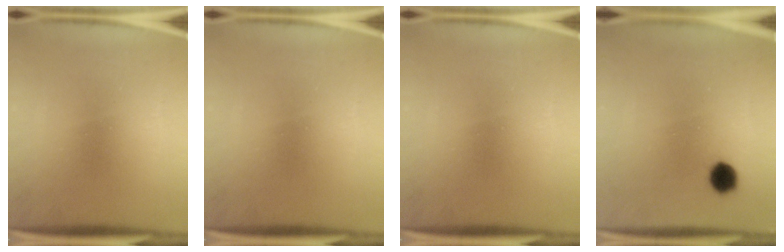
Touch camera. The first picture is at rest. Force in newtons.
{"total": 0.0}
{"total": 0.0}
{"total": 4.2}